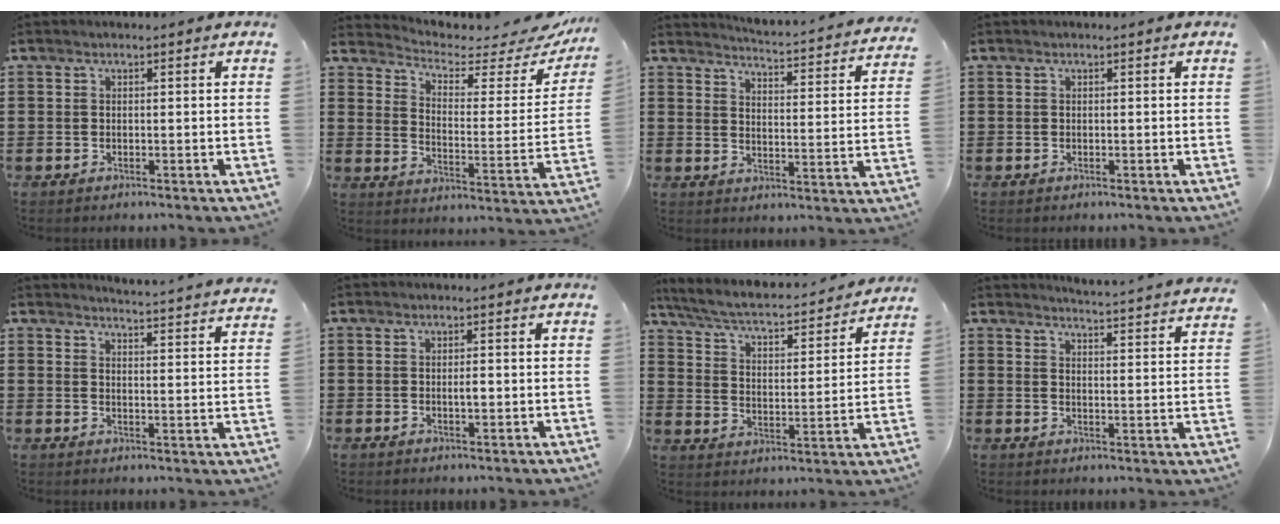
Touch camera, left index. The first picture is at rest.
{"total": 3.4, "force": [2.9, 1.2, 1.4], "torque": [-0.040, -0.029, 0.042]}
{"total": 3.2, "force": [3.1, -0.6, 0.6], "torque": [-0.025, -0.040, 0.043]}
{"total": 0.0}
{"total": 4.0, "force": [3.9, -0.8, 0.2], "torque": [-0.012, -0.036, 0.064]}
{"total": 1.6, "force": [0.0, 0.5, 1.5], "torque": [-0.029, 0.000, -0.001]}
{"total": 4.3, "force": [3.8, 0.5, 1.9], "torque": [-0.059, -0.033, 0.055]}
{"total": 4.1, "force": [4.0, -0.8, 0.3], "torque": [-0.013, -0.036, 0.066]}